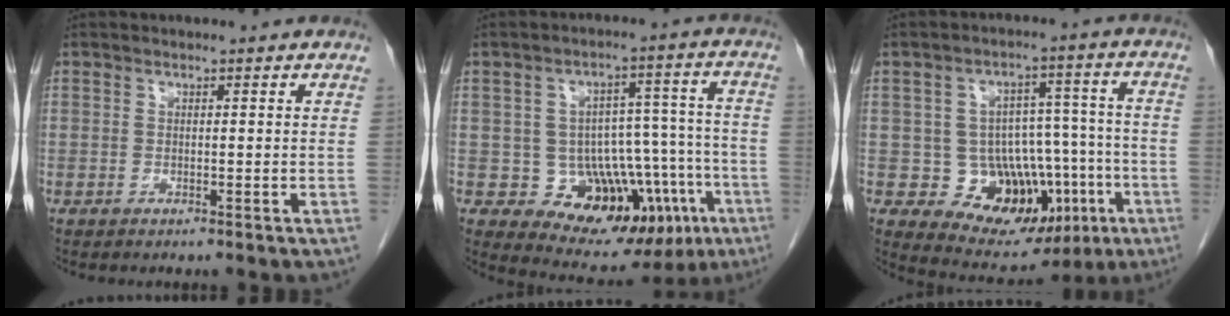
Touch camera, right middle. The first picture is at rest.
{"total": 15.0, "force": [-6.6, 9.2, 9.8], "torque": [-0.097, 0.047, -0.078]}
{"total": 13.8, "force": [-5.2, 9.7, 8.4], "torque": [-0.096, 0.040, -0.056]}